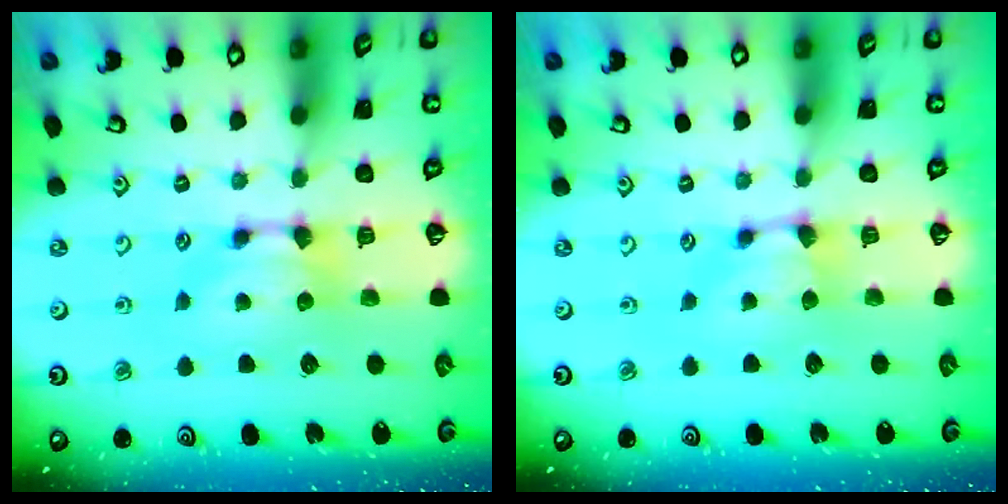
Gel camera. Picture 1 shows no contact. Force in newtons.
{"total": 0.6, "press": 0.4, "slide": 0.4}